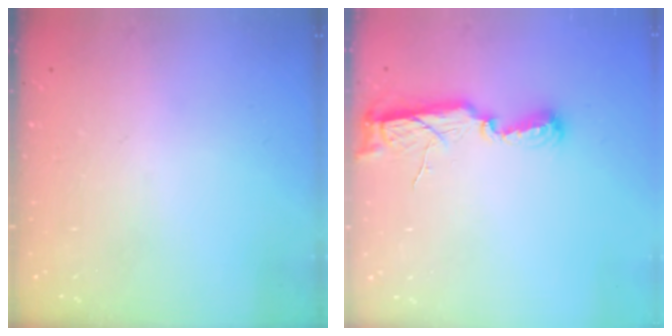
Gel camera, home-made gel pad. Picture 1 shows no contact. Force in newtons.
{"total": 7.5, "press": 7.5, "slide": 0.4}